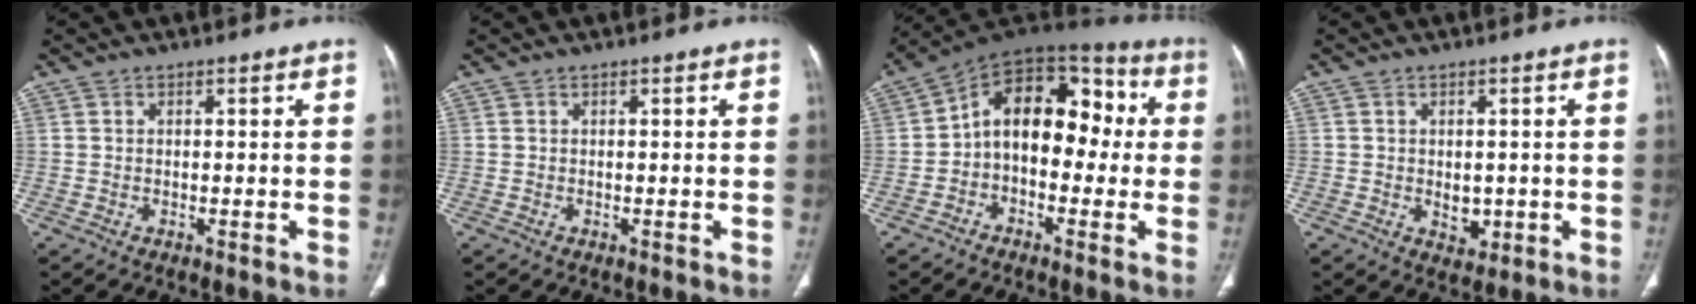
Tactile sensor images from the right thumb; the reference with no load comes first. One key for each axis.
{"total": 0.0}
{"total": 15.8, "fx": 0.0, "fy": 10.4, "fz": 12.0, "tx": -0.134, "ty": 0.055, "tz": -0.016}
{"total": 3.5, "fx": -0.4, "fy": 2.5, "fz": 2.3, "tx": -0.018, "ty": -0.003, "tz": 0.003}